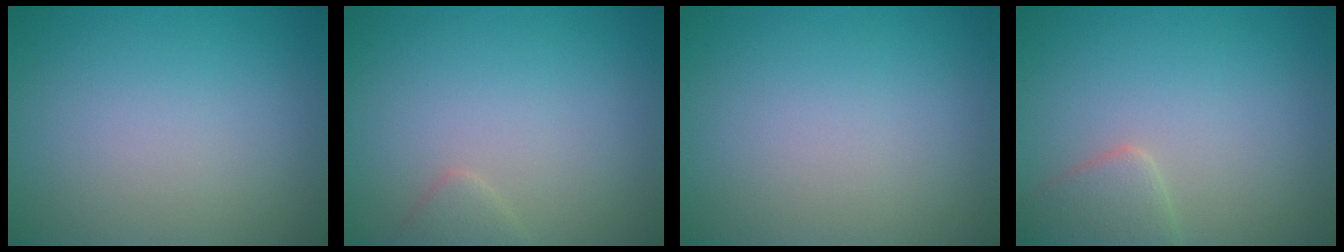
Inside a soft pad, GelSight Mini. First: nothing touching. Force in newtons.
{"total": 1.2, "press": 1.2, "slide": 0.1}
{"total": 0.0}
{"total": 2.4, "press": 2.4, "slide": 0.1}